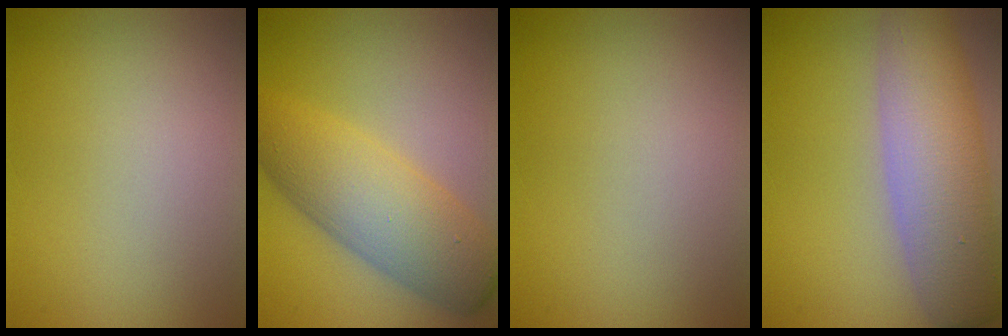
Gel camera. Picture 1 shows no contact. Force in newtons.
{"total": 7.6, "press": 7.6, "slide": 0.2}
{"total": 0.0}
{"total": 8.0, "press": 8.0, "slide": 0.5}